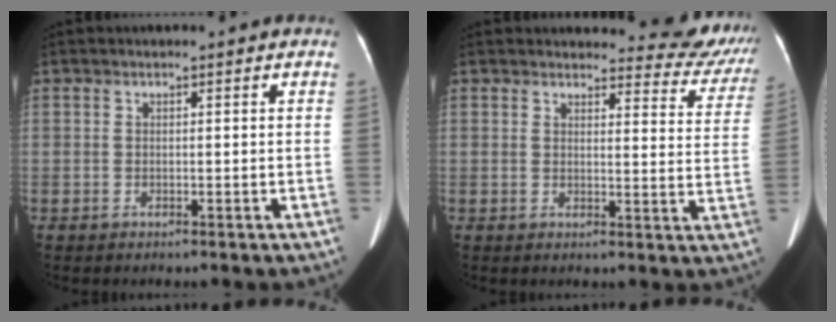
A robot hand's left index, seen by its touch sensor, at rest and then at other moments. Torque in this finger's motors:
{"motor_torque": [0.63, -0.67, 0.00, 0.01]}